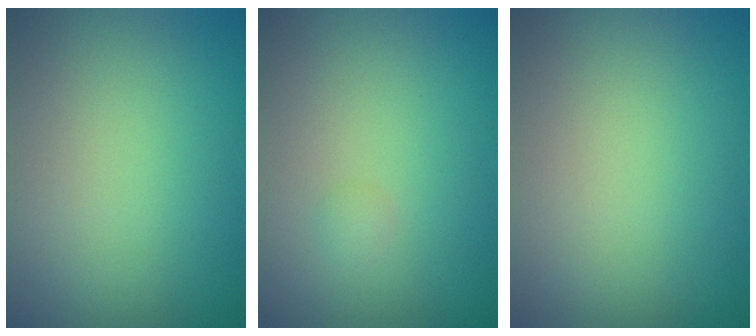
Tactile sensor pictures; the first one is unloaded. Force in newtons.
{"total": 0.5, "press": 0.5, "slide": 0.0}
{"total": 0.0}